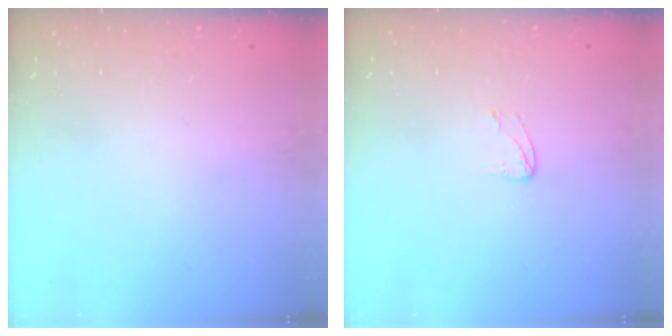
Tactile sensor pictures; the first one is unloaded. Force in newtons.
{"total": 3.1, "press": 3.1, "slide": 0.2}